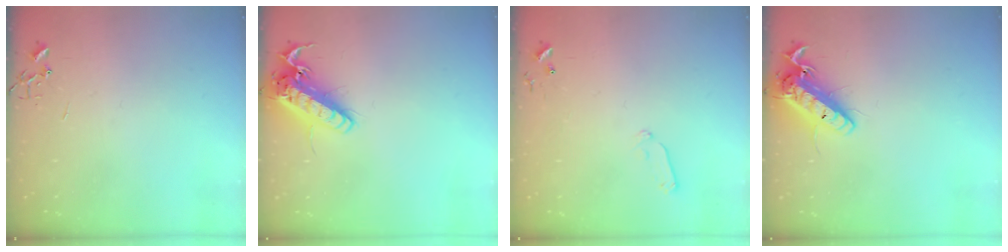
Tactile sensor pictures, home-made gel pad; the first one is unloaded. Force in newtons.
{"total": 16.4, "press": 16.1, "slide": 3.2}
{"total": 6.0, "press": 5.9, "slide": 1.0}
{"total": 15.1, "press": 14.8, "slide": 3.3}